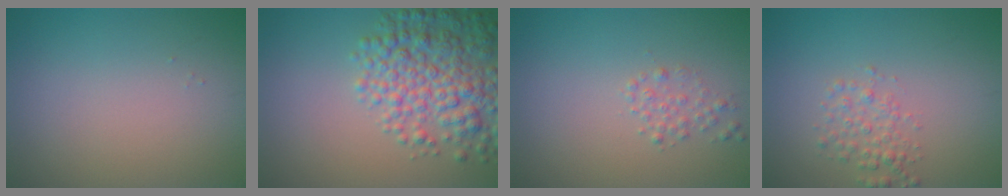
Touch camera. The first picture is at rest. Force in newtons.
{"total": 6.6, "press": 6.6, "slide": 0.2}
{"total": 1.2, "press": 1.2, "slide": 0.0}
{"total": 2.0, "press": 2.0, "slide": 0.1}